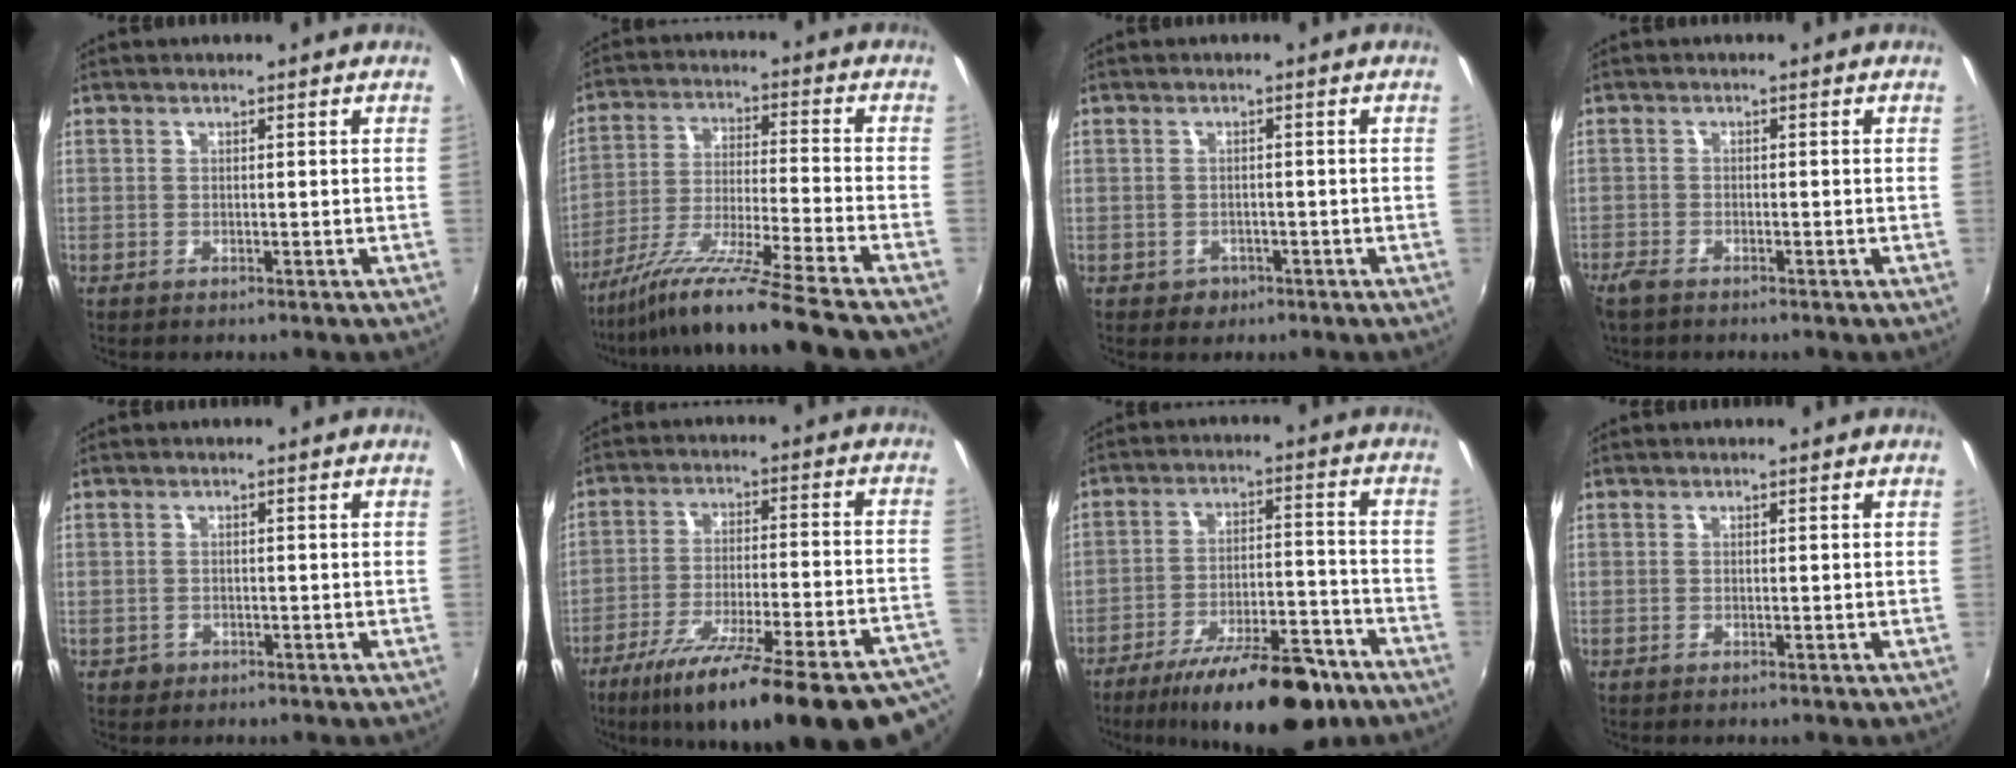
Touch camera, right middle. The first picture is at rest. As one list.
[{"total": 19.2, "force": [-16.1, -2.8, 10.1], "torque": [-0.175, -0.055, -0.272]}, {"total": 2.4, "force": [-1.1, 2.1, 0.5], "torque": [-0.015, -0.002, -0.013]}, {"total": 2.8, "force": [-2.2, 1.2, 1.2], "torque": [-0.032, -0.008, -0.046]}, {"total": 1.6, "force": [-0.8, 1.4, 0.3], "torque": [-0.010, -0.004, -0.011]}, {"total": 29.0, "force": [-22.4, 4.7, 17.8], "torque": [-0.269, -0.064, -0.311]}, {"total": 18.7, "force": [-13.8, 5.7, 11.3], "torque": [-0.190, -0.013, -0.203]}, {"total": 0.0}]